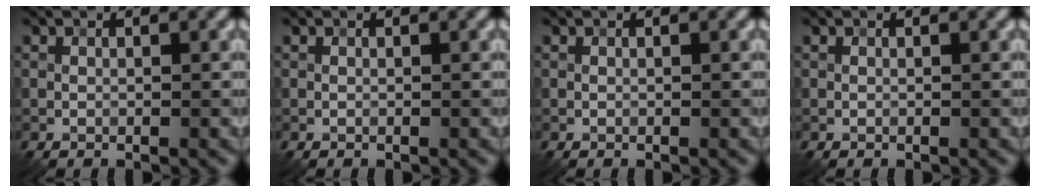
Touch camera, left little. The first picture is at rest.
{"total": 0.0}
{"total": 0.0}
{"total": 0.0}